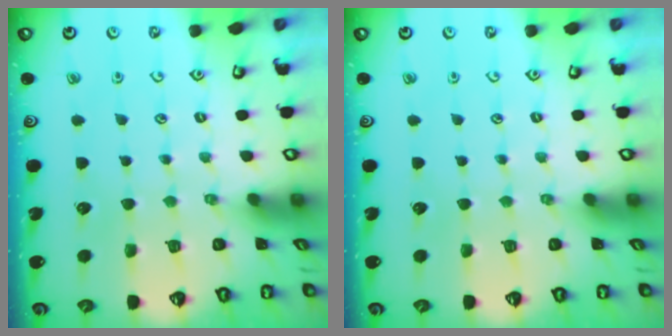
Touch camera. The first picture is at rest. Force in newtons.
{"total": 0.0}